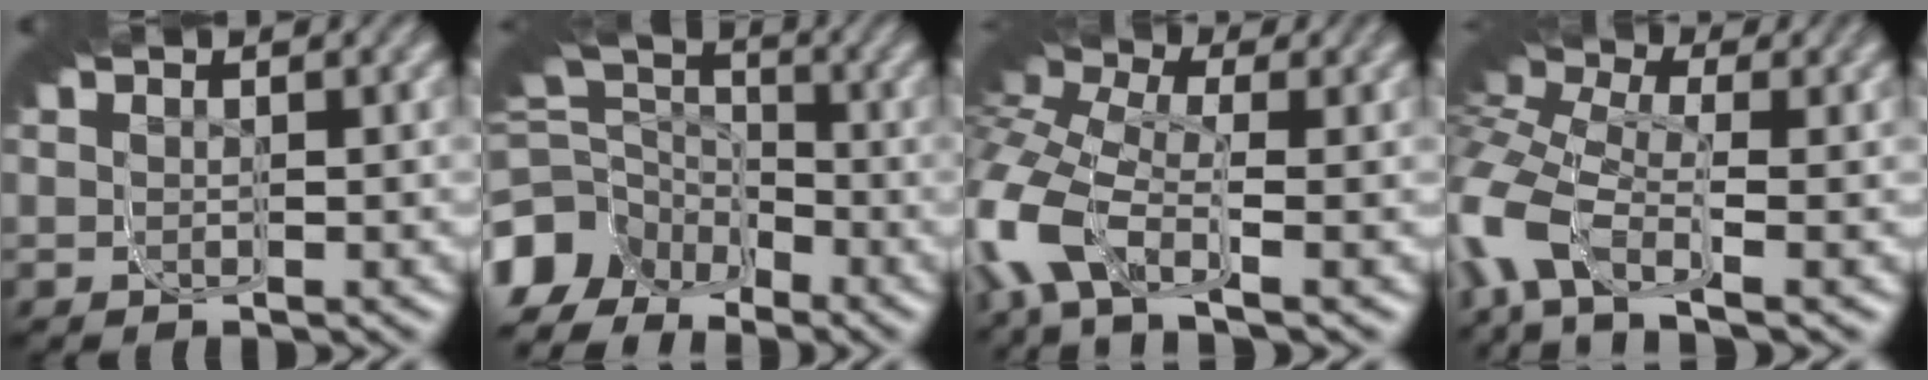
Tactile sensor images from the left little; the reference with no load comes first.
{"total": 8.9, "force": [-4.0, 6.1, 5.1], "torque": [-0.045, 0.000, -0.081]}
{"total": 6.1, "force": [-0.8, 4.1, 4.4], "torque": [-0.036, 0.025, -0.041]}
{"total": 5.4, "force": [-0.9, 3.6, 4.0], "torque": [-0.029, 0.025, -0.041]}